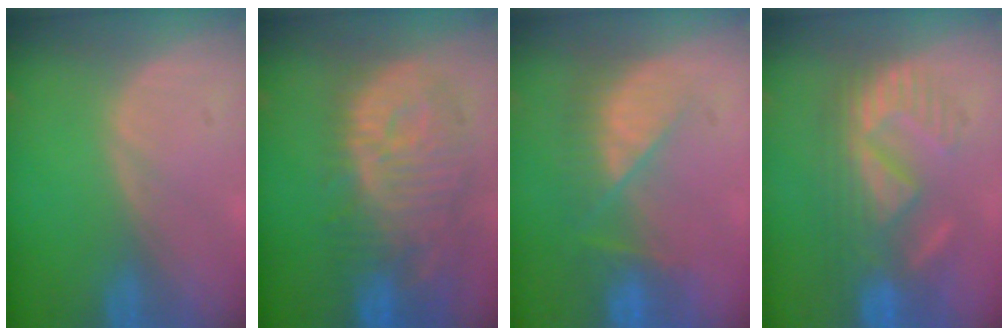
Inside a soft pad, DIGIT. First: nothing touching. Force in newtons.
{"total": 12.4, "press": 11.0, "slide": 5.7}
{"total": 7.8, "press": 7.1, "slide": 3.1}
{"total": 8.9, "press": 8.8, "slide": 1.8}